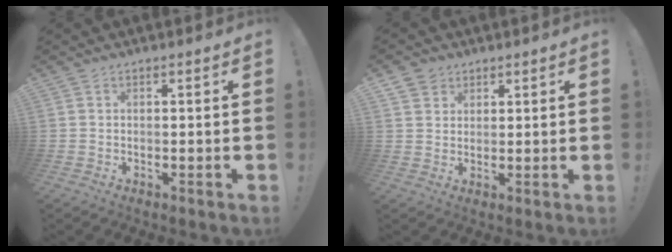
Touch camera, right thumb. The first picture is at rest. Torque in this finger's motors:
{"motor_torque": [-0.17, 0.17, 0.14, 0.14, 0.00]}